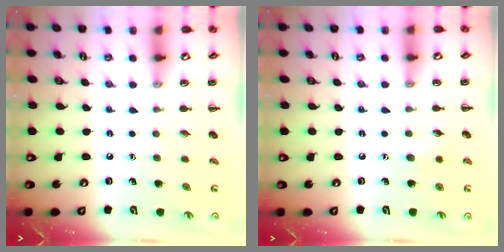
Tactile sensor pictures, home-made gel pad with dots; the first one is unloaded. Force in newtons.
{"total": 4.1, "press": 4.0, "slide": 0.9}